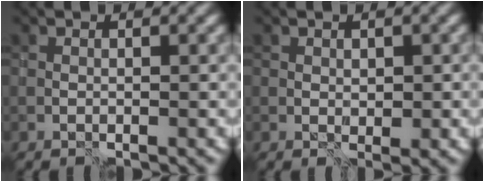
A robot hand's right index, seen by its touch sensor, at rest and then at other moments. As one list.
[{"total": 0.0}]